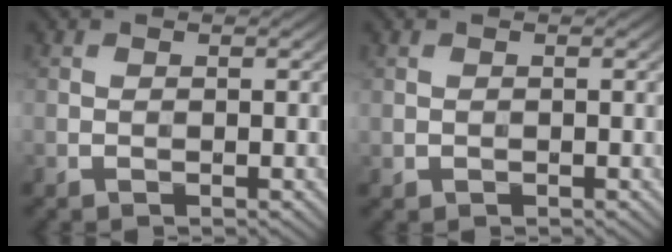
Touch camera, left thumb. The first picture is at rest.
{"total": 0.5, "force": [0.0, 0.5, 0.1], "torque": [-0.003, -0.004, 0.001]}